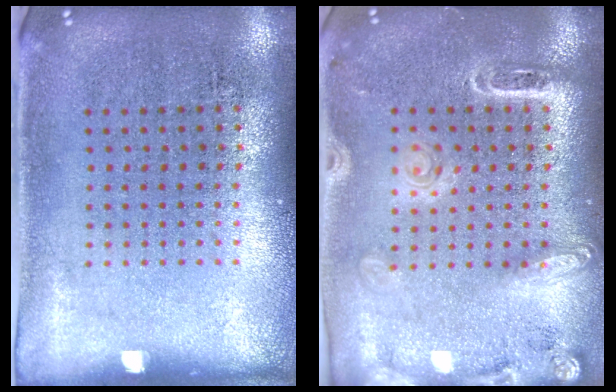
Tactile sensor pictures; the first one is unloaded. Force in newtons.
{"total": 1.9, "press": 1.7, "slide": 0.9}